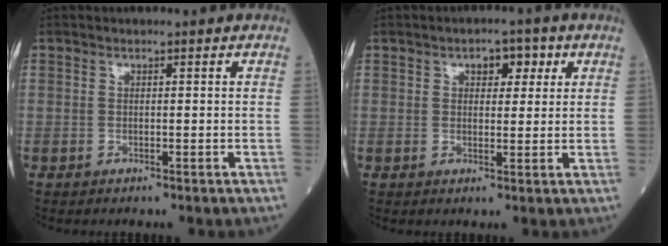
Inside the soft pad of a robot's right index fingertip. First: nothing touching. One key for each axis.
{"total": 3.8, "fx": 1.7, "fy": 2.1, "fz": 2.7, "tx": -0.031, "ty": 0.013, "tz": 0.022}